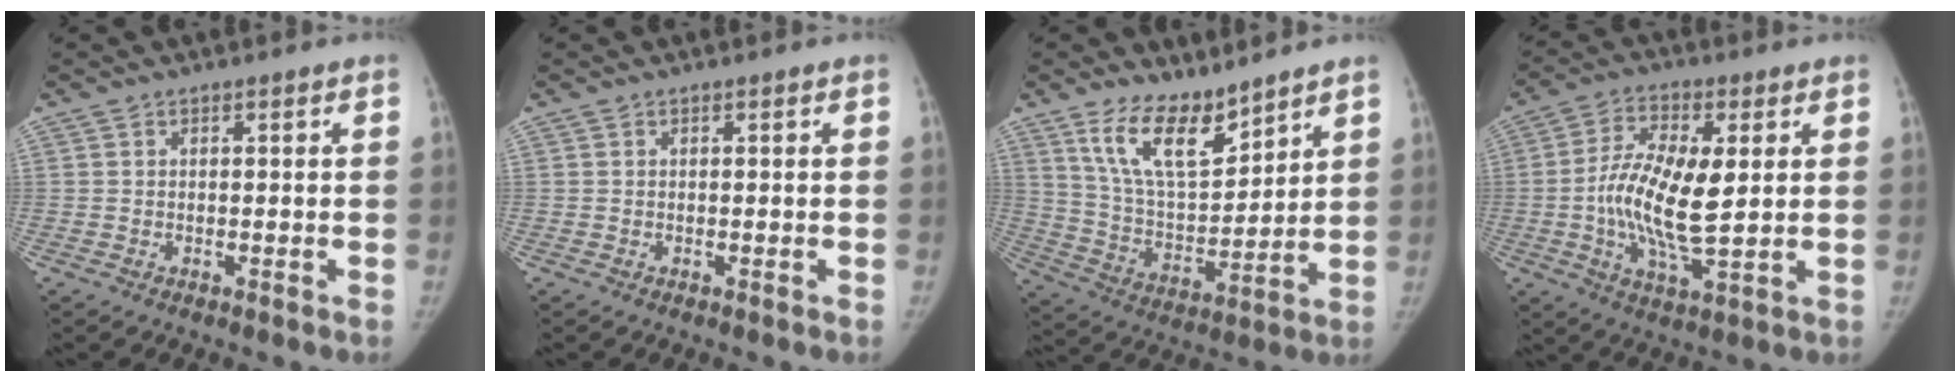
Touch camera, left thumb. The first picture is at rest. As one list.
[{"total": 0.0}, {"total": 12.6, "force": [9.2, 5.0, 7.0], "torque": [-0.100, -0.068, 0.186]}, {"total": 13.5, "force": [0.7, 5.1, 12.4], "torque": [-0.235, -0.009, 0.010]}]